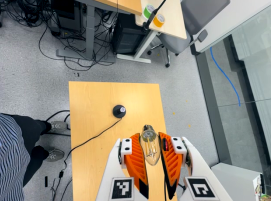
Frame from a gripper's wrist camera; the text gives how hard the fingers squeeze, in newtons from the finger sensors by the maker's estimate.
{"total": 21.3, "left": 25.8, "right": 16.8}